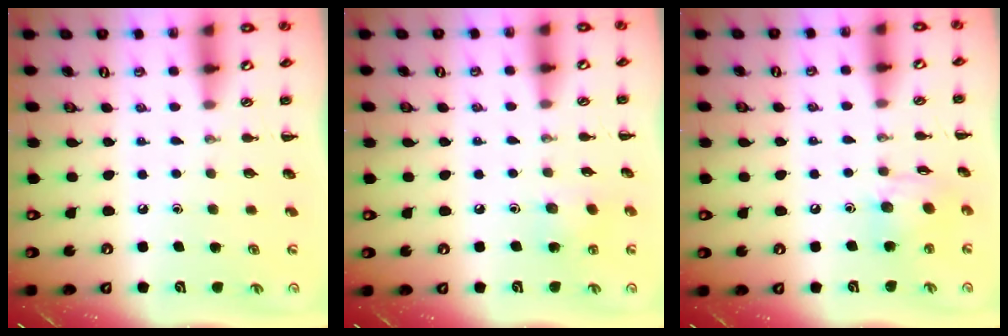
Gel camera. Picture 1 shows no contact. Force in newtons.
{"total": 5.0, "press": 4.9, "slide": 1.2}
{"total": 9.4, "press": 9.3, "slide": 1.3}